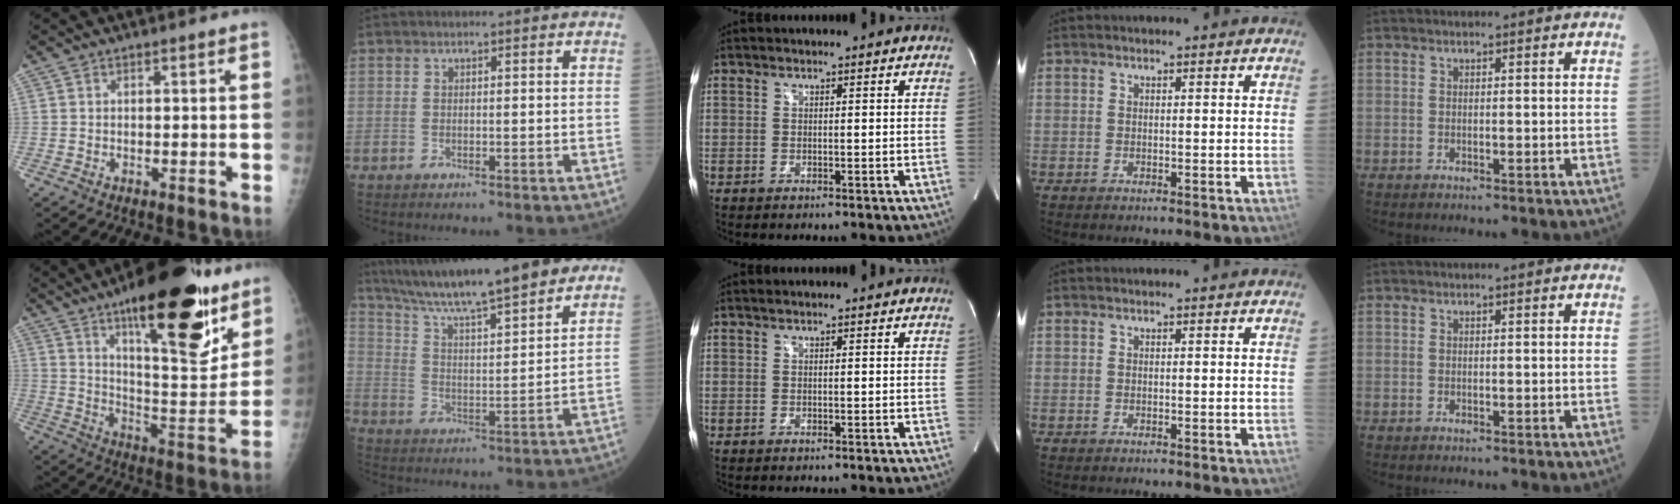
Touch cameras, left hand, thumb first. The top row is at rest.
{"thumb": {"total": 25.4, "force": [15.2, 8.2, 18.6], "torque": [-0.231, -0.073, 0.233]}, "index": {"total": 18.9, "force": [16.0, 0.7, 10.1], "torque": [-0.165, 0.014, 0.254]}}